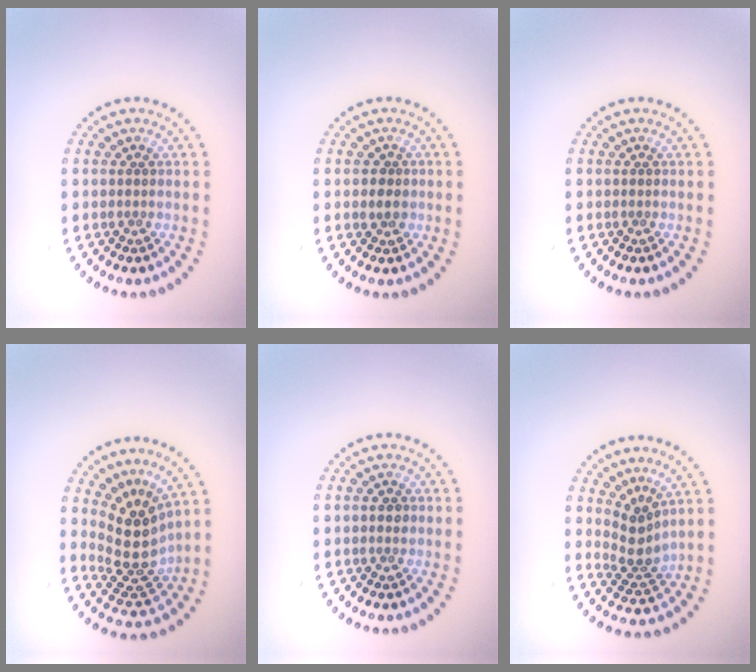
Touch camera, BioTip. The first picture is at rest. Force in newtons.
{"total": 1.5, "press": 1.5, "slide": 0.4}
{"total": 0.0}
{"total": 4.7, "press": 3.7, "slide": 2.9}
{"total": 0.7, "press": 0.7, "slide": 0.0}
{"total": 2.7, "press": 1.9, "slide": 2.0}